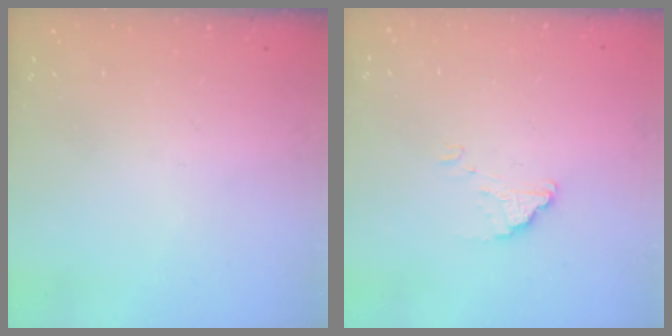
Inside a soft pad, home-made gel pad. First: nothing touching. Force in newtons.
{"total": 1.6, "press": 1.6, "slide": 0.1}